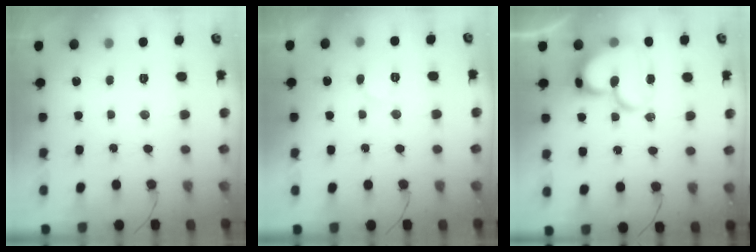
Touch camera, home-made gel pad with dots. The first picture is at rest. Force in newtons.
{"total": 6.1, "press": 6.1, "slide": 0.5}
{"total": 18.9, "press": 18.8, "slide": 1.5}